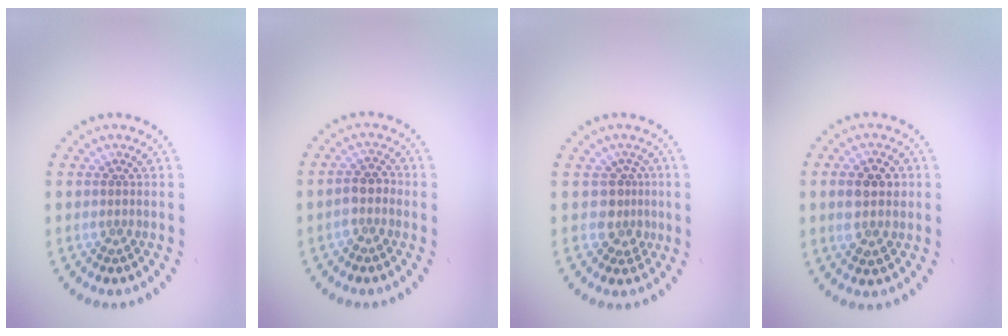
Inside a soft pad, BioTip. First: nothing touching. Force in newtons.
{"total": 2.0, "press": 1.8, "slide": 0.7}
{"total": 2.4, "press": 1.8, "slide": 1.7}
{"total": 3.8, "press": 3.8, "slide": 0.3}